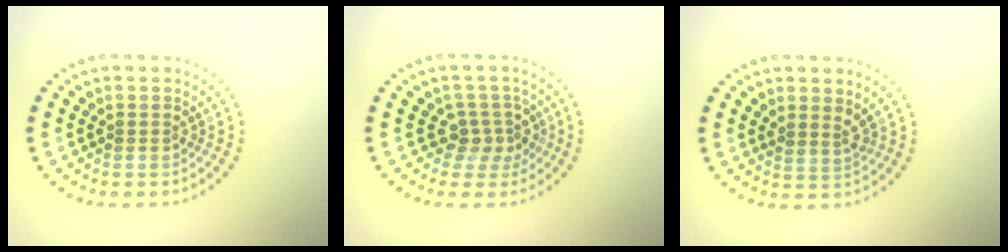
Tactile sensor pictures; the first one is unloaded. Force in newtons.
{"total": 2.6, "press": 2.0, "slide": 1.6}
{"total": 1.6, "press": 1.2, "slide": 1.0}